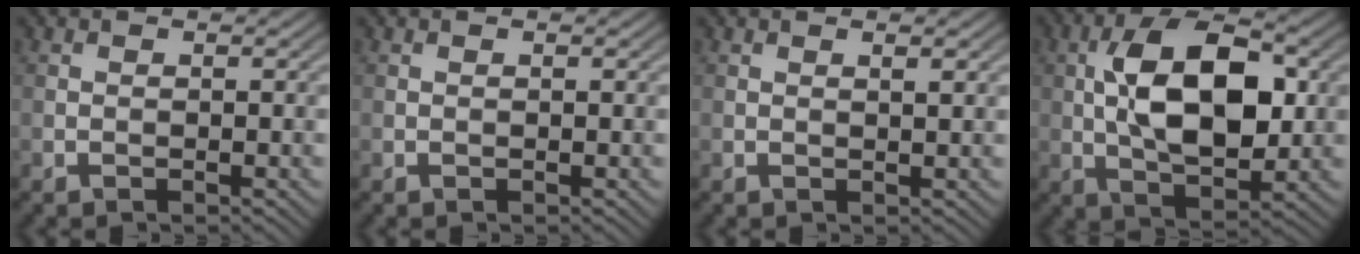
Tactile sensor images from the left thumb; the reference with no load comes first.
{"total": 0.0}
{"total": 1.1, "force": [0.6, 0.1, 0.9], "torque": [-0.015, 0.002, 0.011]}
{"total": 12.4, "force": [1.4, 6.3, 10.5], "torque": [-0.189, 0.012, 0.022]}